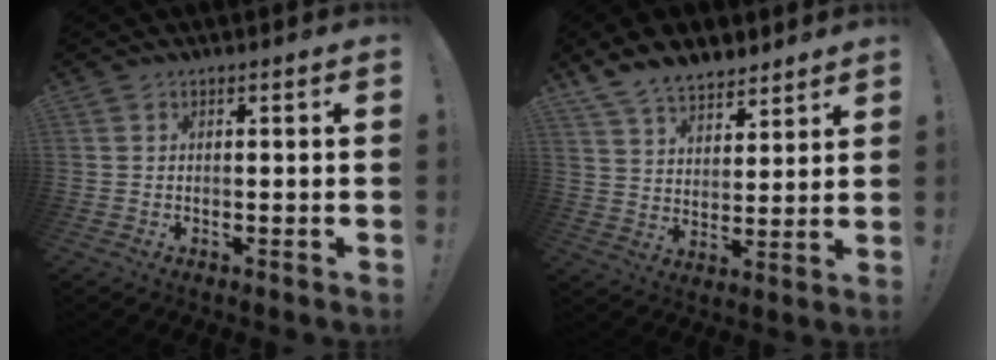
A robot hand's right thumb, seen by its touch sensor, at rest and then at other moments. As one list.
[{"total": 10.3, "force": [8.2, 5.2, 3.4], "torque": [-0.061, -0.056, 0.160]}]